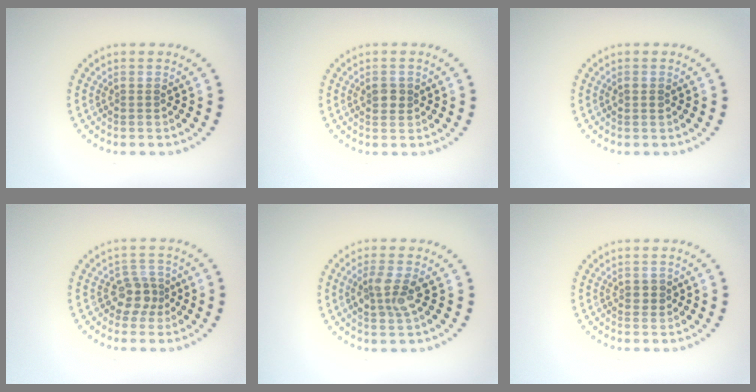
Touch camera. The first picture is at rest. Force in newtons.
{"total": 1.5, "press": 1.5, "slide": 0.4}
{"total": 0.9, "press": 0.9, "slide": 0.1}
{"total": 2.5, "press": 1.9, "slide": 1.5}
{"total": 2.8, "press": 2.8, "slide": 0.7}
{"total": 0.9, "press": 0.9, "slide": 0.1}